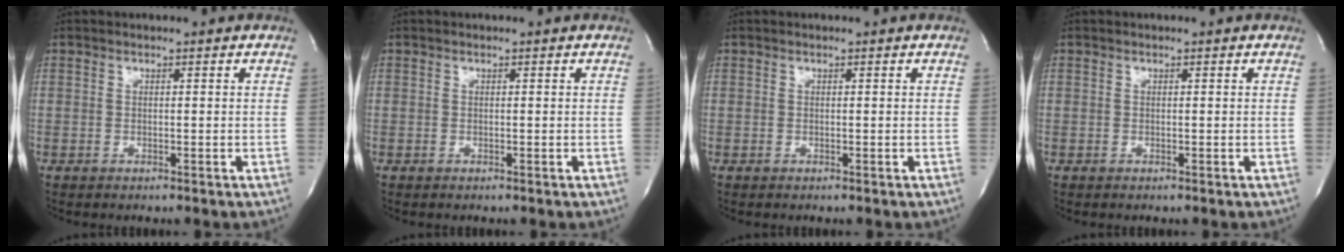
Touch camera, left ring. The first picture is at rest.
{"total": 0.0}
{"total": 0.0}
{"total": 0.0}